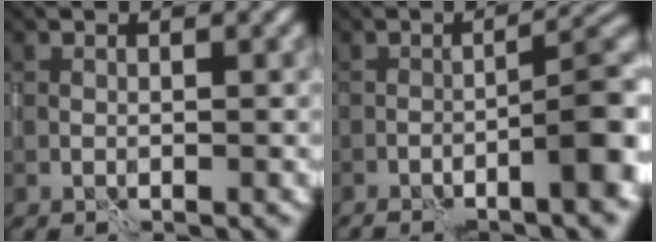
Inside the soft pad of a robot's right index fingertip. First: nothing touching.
{"total": 9.5, "force": [-4.8, 2.1, 7.9], "torque": [-0.091, 0.015, -0.066]}